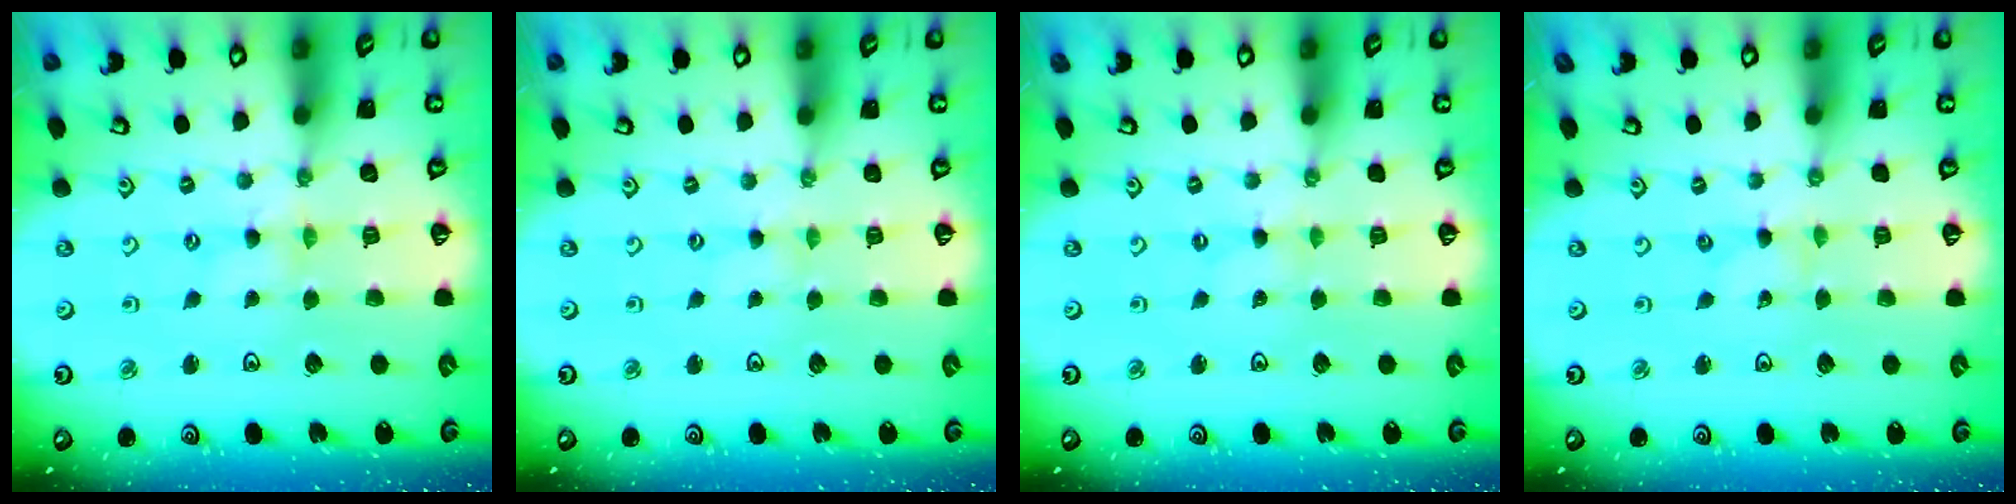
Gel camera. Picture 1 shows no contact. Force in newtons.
{"total": 0.0}
{"total": 0.0}
{"total": 0.0}